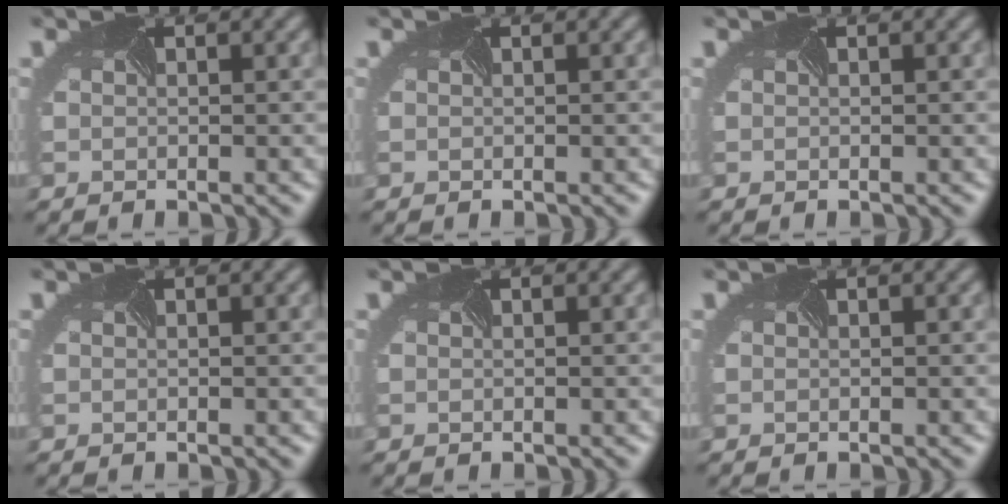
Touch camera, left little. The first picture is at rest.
{"total": 0.0}
{"total": 0.0}
{"total": 0.0}
{"total": 0.0}
{"total": 0.0}